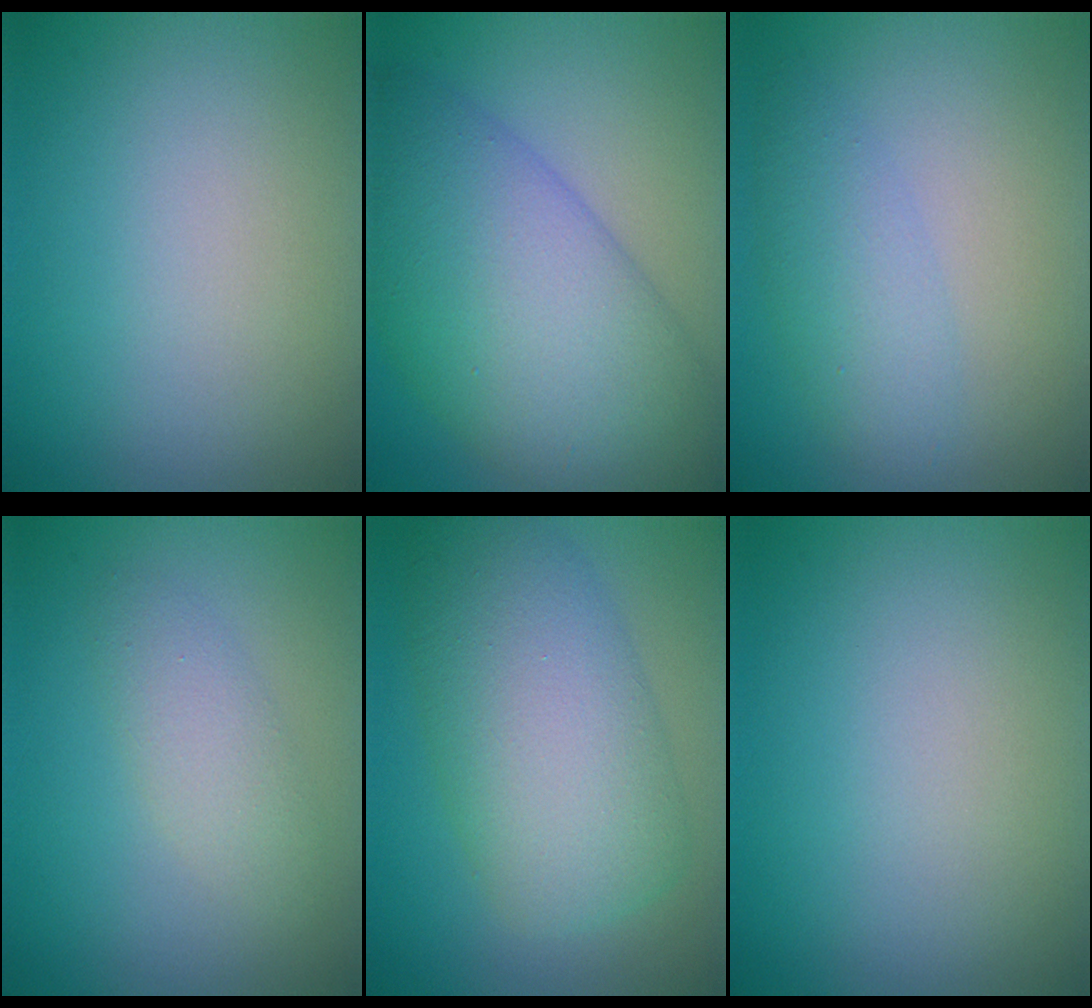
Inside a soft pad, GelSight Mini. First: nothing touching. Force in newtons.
{"total": 12.3, "press": 12.3, "slide": 0.2}
{"total": 2.9, "press": 2.9, "slide": 0.0}
{"total": 2.4, "press": 2.4, "slide": 0.1}
{"total": 8.8, "press": 8.7, "slide": 0.3}
{"total": 0.0}